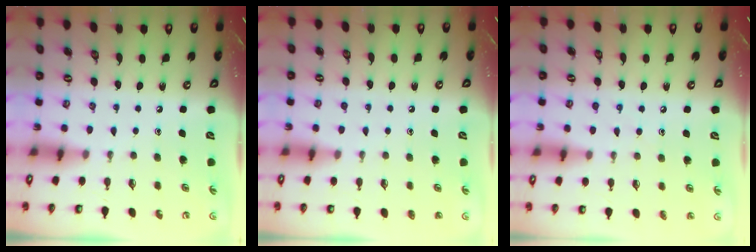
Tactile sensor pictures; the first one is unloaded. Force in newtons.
{"total": 1.1, "press": 1.1, "slide": 0.3}
{"total": 6.4, "press": 6.3, "slide": 0.8}